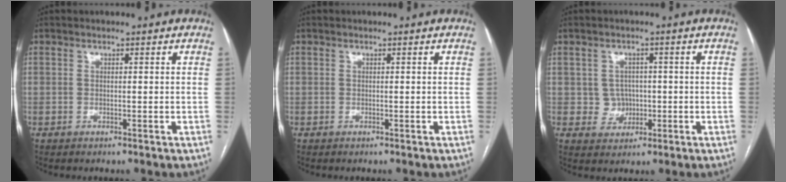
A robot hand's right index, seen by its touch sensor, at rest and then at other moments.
{"total": 0.0}
{"total": 3.5, "force": [-0.2, 3.3, 0.9], "torque": [-0.005, 0.008, 0.004]}